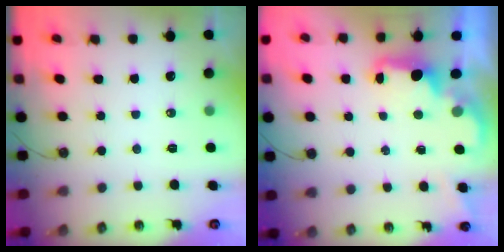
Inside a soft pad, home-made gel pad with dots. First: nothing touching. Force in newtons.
{"total": 2.1, "press": 1.9, "slide": 0.8}